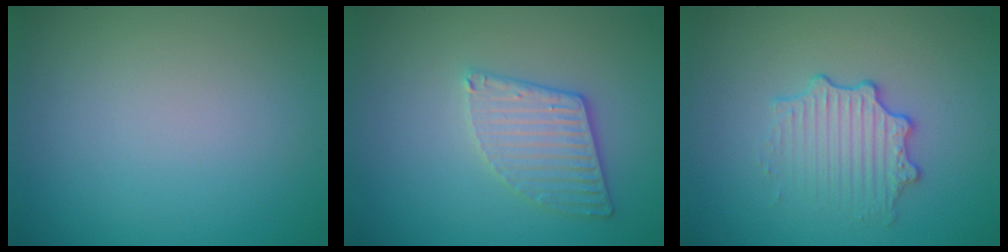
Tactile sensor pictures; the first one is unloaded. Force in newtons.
{"total": 3.2, "press": 3.0, "slide": 0.9}
{"total": 3.0, "press": 2.7, "slide": 1.4}